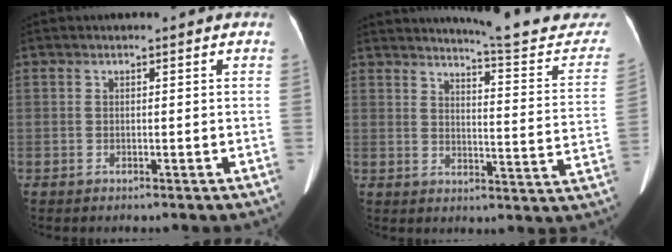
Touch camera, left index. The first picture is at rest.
{"total": 17.3, "force": [16.5, 1.1, 5.0], "torque": [-0.052, -0.085, 0.185]}